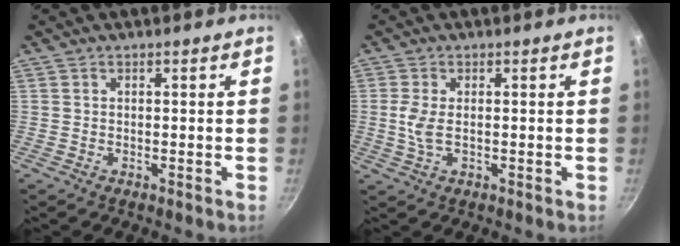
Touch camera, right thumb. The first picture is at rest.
{"total": 3.9, "force": [0.1, 1.8, 3.5], "torque": [-0.077, -0.001, 0.001]}